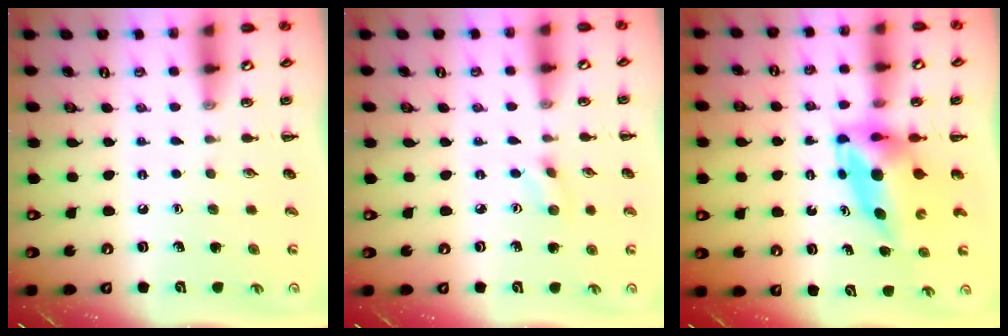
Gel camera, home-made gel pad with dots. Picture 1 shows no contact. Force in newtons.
{"total": 2.5, "press": 2.4, "slide": 0.9}
{"total": 6.5, "press": 6.2, "slide": 2.0}